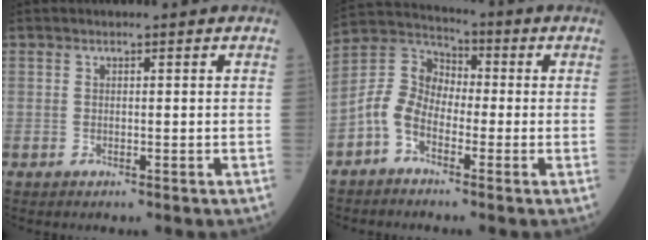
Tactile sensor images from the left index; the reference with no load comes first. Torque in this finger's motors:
{"motor_torque": [0.68, 0.02, 0.21, 0.06]}